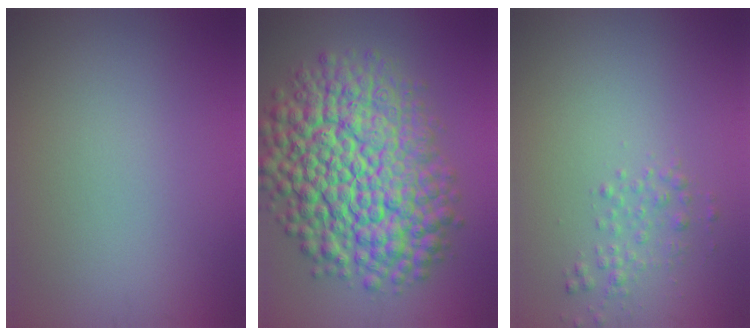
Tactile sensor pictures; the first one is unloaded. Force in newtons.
{"total": 13.8, "press": 13.7, "slide": 0.5}
{"total": 1.6, "press": 1.6, "slide": 0.1}